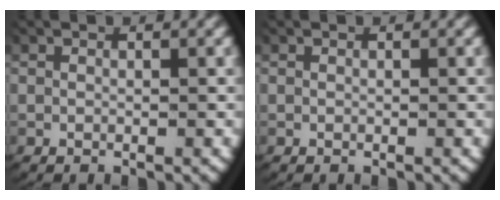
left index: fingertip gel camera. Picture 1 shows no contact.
{"total": 0.0}